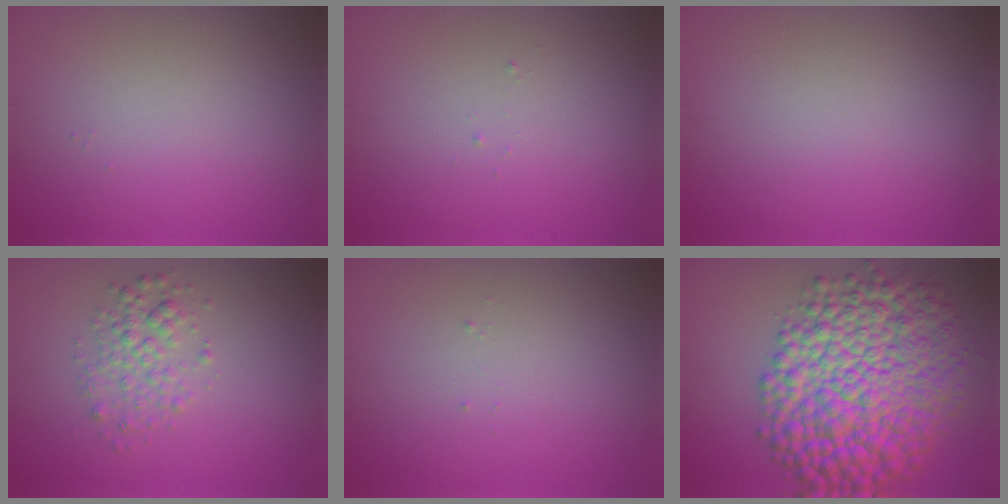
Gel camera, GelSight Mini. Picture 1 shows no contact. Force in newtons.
{"total": 0.0}
{"total": 0.0}
{"total": 2.5, "press": 2.5, "slide": 0.1}
{"total": 0.0}
{"total": 13.9, "press": 13.9, "slide": 0.0}